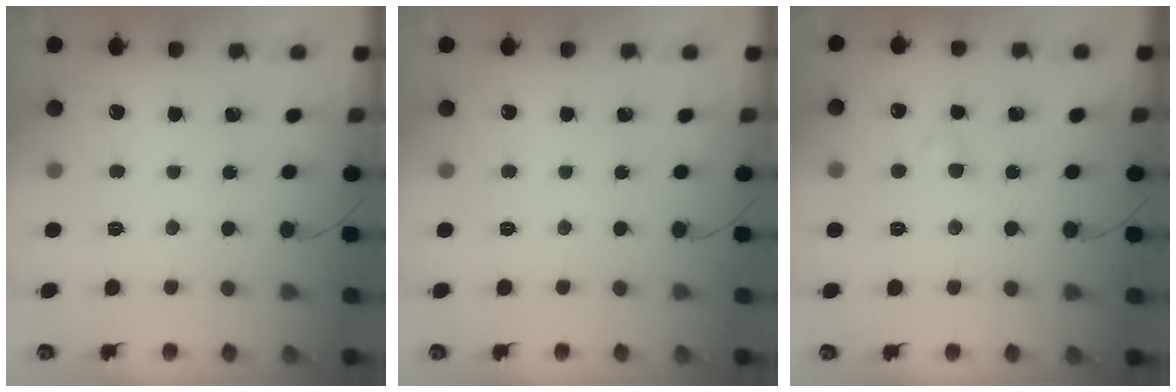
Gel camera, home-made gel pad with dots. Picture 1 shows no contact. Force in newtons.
{"total": 0.0}
{"total": 2.8, "press": 2.6, "slide": 1.1}